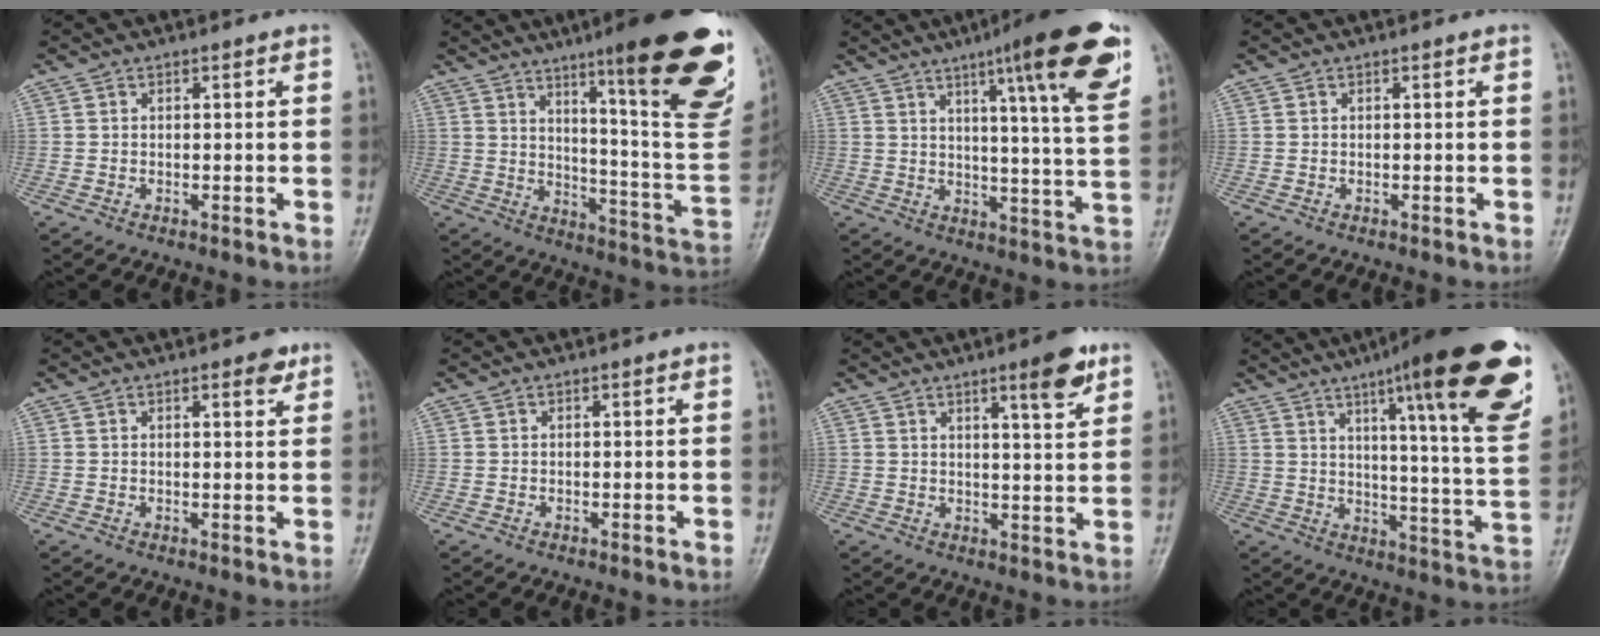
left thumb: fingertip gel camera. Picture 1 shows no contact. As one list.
[{"total": 27.3, "force": [14.6, 4.5, 22.6], "torque": [-0.255, -0.062, 0.215]}, {"total": 18.0, "force": [9.7, 2.0, 15.1], "torque": [-0.191, -0.041, 0.130]}, {"total": 0.0}, {"total": 2.5, "force": [1.6, 0.9, 1.7], "torque": [-0.016, -0.007, 0.019]}, {"total": 0.0}, {"total": 6.8, "force": [4.2, 1.1, 5.3], "torque": [-0.069, -0.026, 0.060]}, {"total": 25.6, "force": [14.4, 3.6, 20.8], "torque": [-0.275, -0.050, 0.200]}]